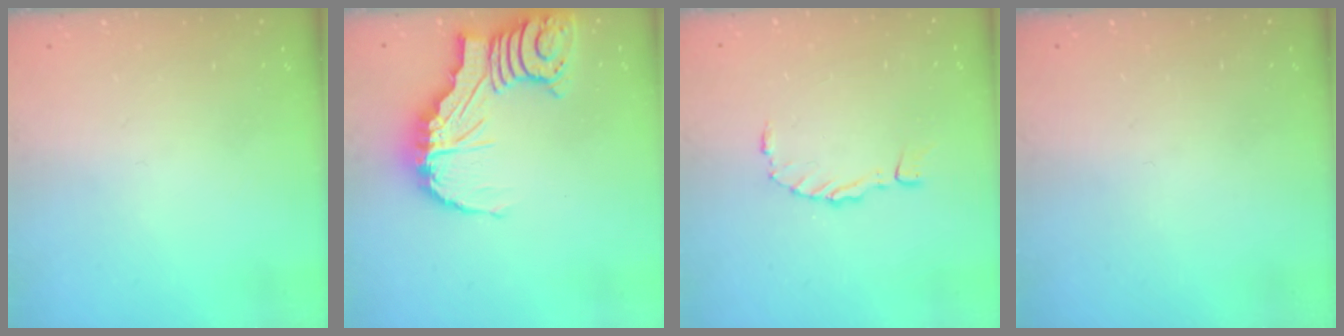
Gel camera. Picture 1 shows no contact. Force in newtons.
{"total": 14.6, "press": 14.5, "slide": 1.7}
{"total": 0.0}
{"total": 0.0}